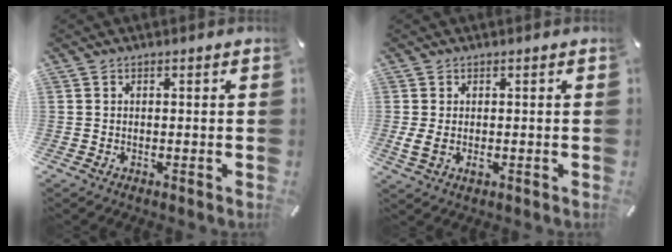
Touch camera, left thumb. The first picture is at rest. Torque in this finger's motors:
{"motor_torque": [-0.28, 0.86, -0.03, -0.02, 0.06]}